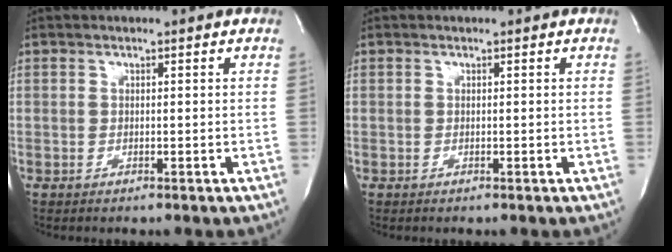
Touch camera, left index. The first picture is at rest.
{"total": 0.0}